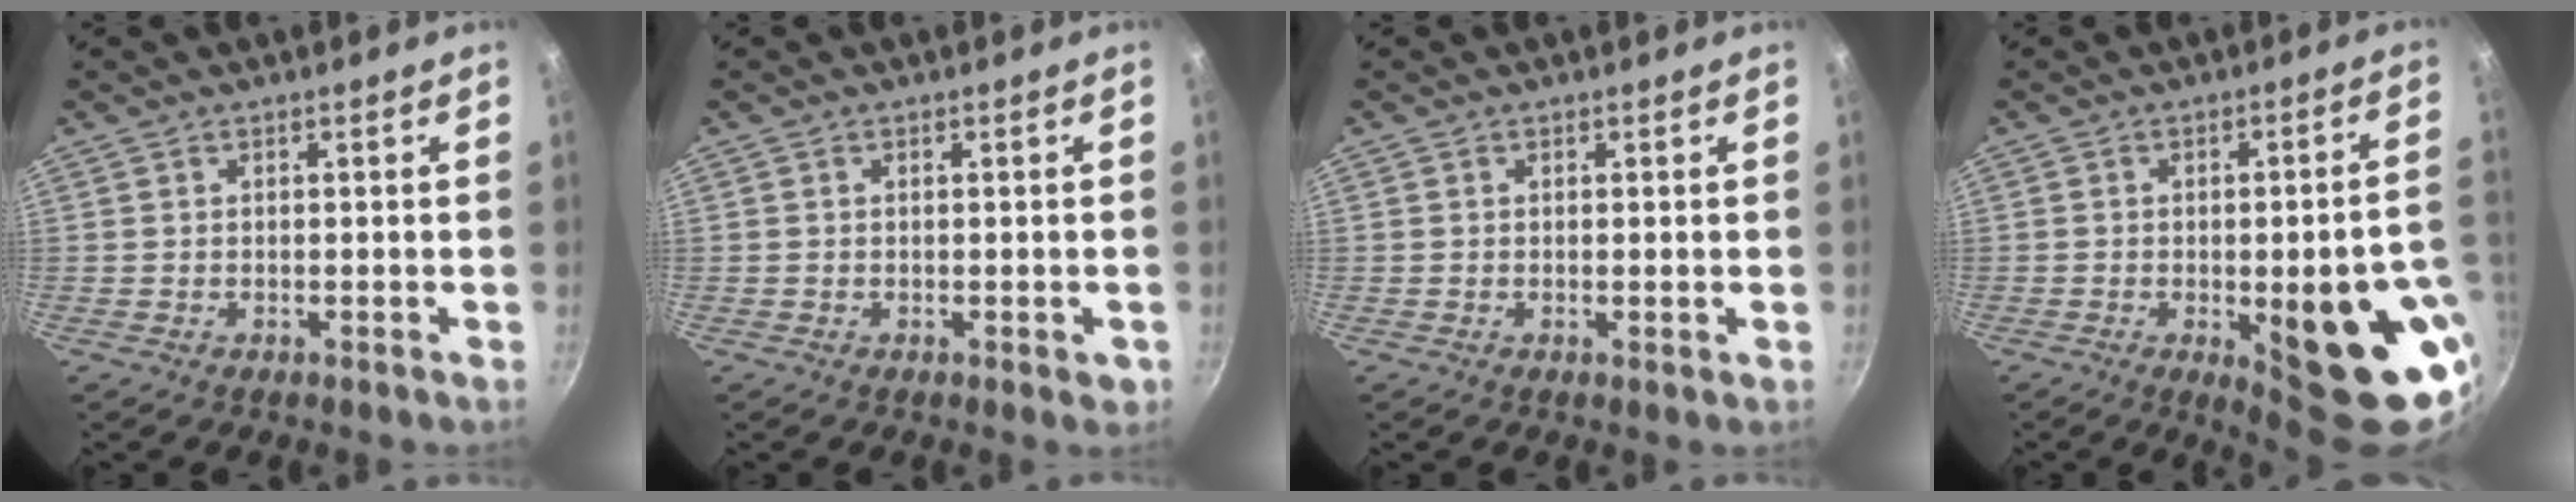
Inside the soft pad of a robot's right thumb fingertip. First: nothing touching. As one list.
[{"total": 2.2, "force": [-0.4, 1.0, 1.9], "torque": [-0.016, -0.003, -0.005]}, {"total": 0.5, "force": [-0.1, 0.0, 0.5], "torque": [-0.008, -0.003, -0.002]}, {"total": 21.3, "force": [-6.5, 6.8, 19.1], "torque": [-0.187, 0.011, -0.072]}]